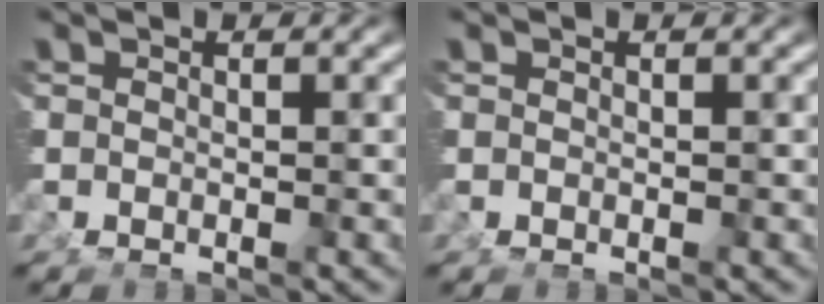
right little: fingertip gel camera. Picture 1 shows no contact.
{"total": 0.0}